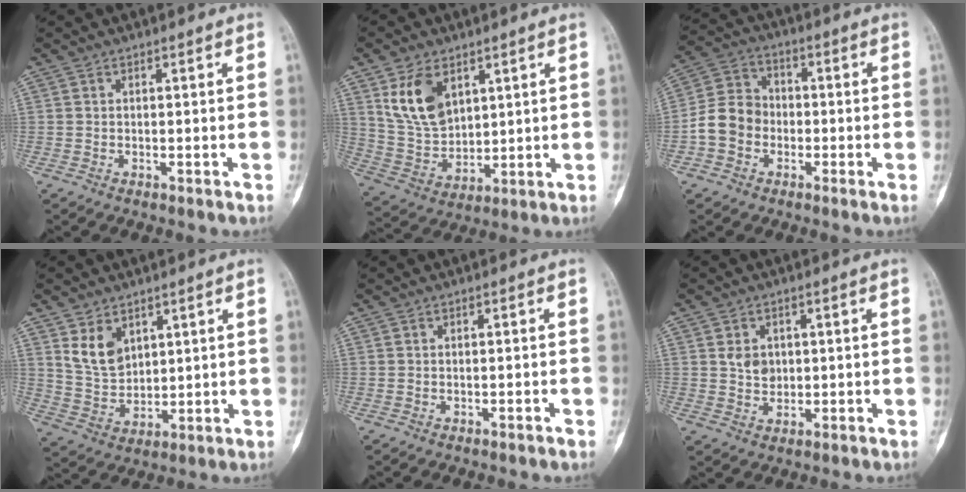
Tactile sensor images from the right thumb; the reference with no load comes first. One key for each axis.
{"total": 11.6, "fx": 5.4, "fy": 7.4, "fz": 7.2, "tx": -0.116, "ty": -0.023, "tz": 0.120}
{"total": 8.5, "fx": -2.3, "fy": 7.2, "fz": 4.0, "tx": -0.063, "ty": 0.033, "tz": -0.055}
{"total": 7.6, "fx": 3.9, "fy": 5.1, "fz": 4.0, "tx": -0.055, "ty": -0.025, "tz": 0.087}
{"total": 0.8, "fx": -0.6, "fy": 0.1, "fz": 0.5, "tx": -0.016, "ty": 0.006, "tz": -0.007}
{"total": 3.9, "fx": 0.6, "fy": 3.2, "fz": 2.1, "tx": -0.018, "ty": -0.002, "tz": 0.014}